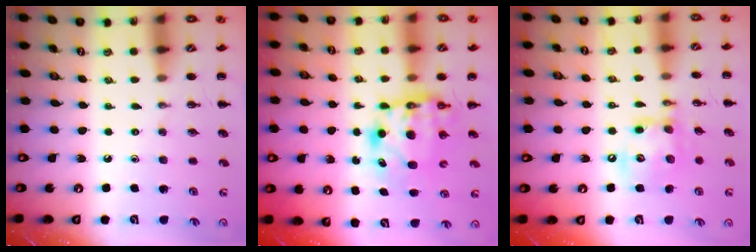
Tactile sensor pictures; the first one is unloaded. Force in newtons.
{"total": 6.4, "press": 6.2, "slide": 1.5}
{"total": 13.6, "press": 13.5, "slide": 1.2}